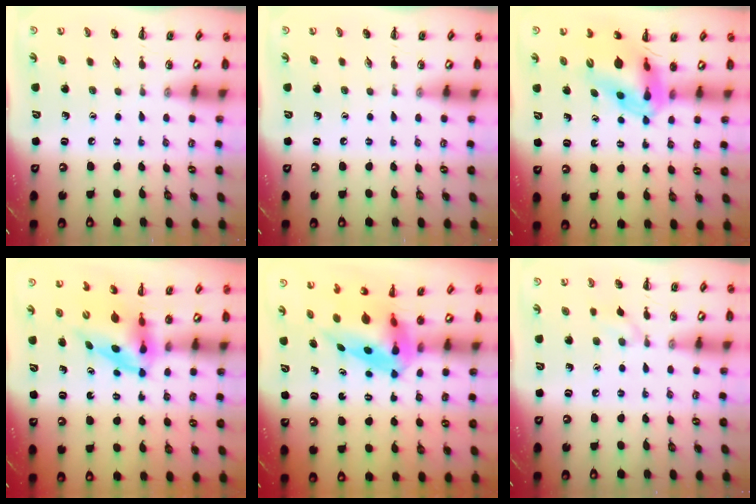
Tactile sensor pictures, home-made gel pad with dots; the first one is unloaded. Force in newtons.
{"total": 0.0}
{"total": 12.5, "press": 11.8, "slide": 3.9}
{"total": 3.7, "press": 3.6, "slide": 0.6}
{"total": 7.1, "press": 6.7, "slide": 2.2}
{"total": 5.2, "press": 4.8, "slide": 1.9}